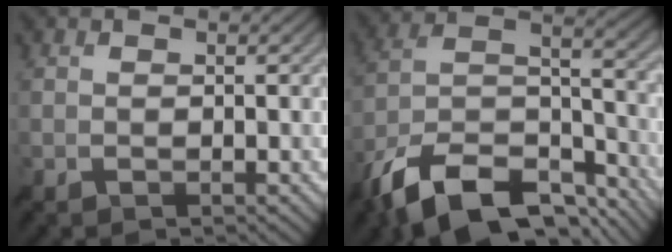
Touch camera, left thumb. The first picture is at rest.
{"total": 15.8, "force": [-11.2, 6.4, 9.1], "torque": [-0.206, -0.011, -0.197]}